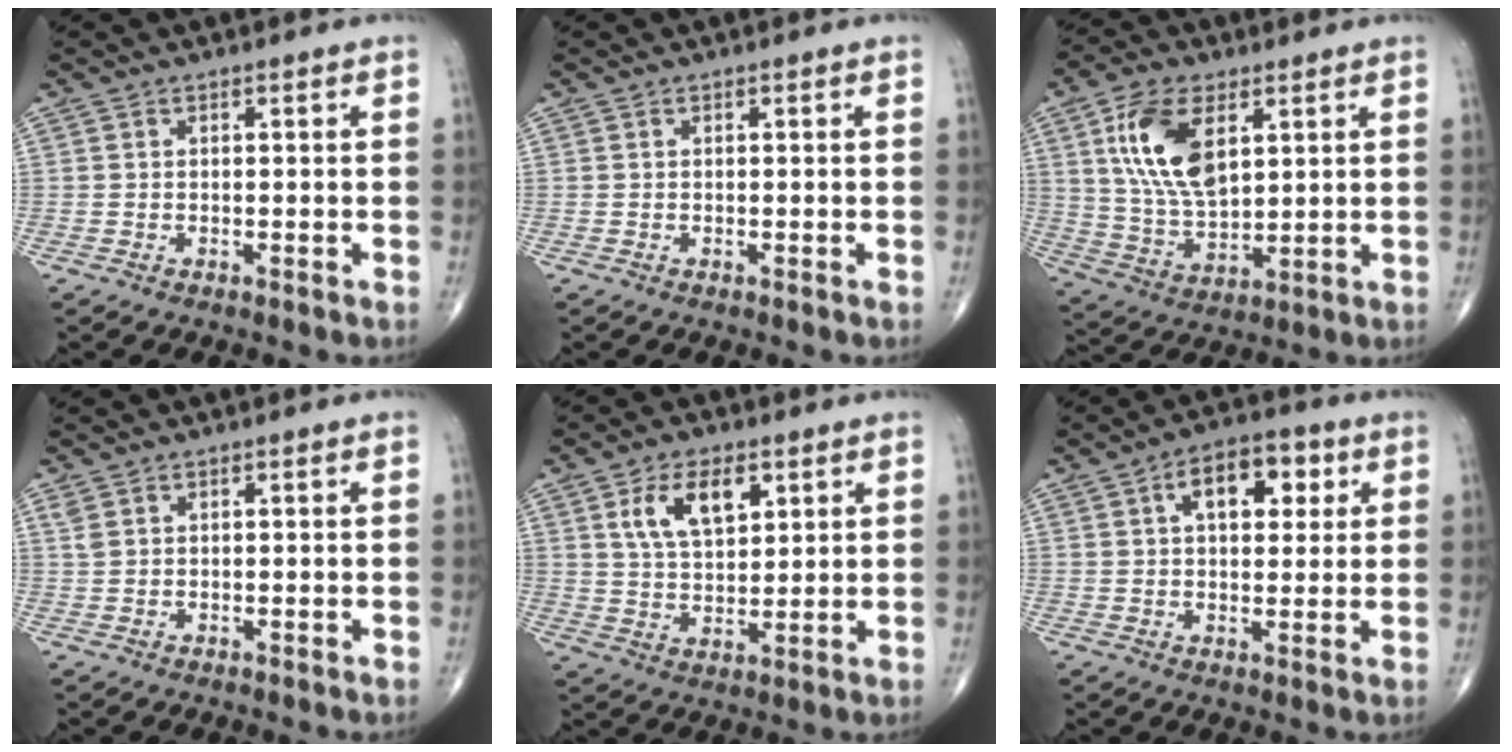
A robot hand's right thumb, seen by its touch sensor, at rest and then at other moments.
{"total": 0.0}
{"total": 14.4, "force": [5.0, 7.6, 11.2], "torque": [-0.206, -0.017, 0.103]}
{"total": 1.4, "force": [0.8, 0.8, 0.8], "torque": [-0.019, 0.007, 0.023]}
{"total": 9.8, "force": [4.2, 5.2, 7.1], "torque": [-0.108, -0.016, 0.080]}
{"total": 10.3, "force": [3.4, 5.8, 7.8], "torque": [-0.085, 0.008, 0.047]}